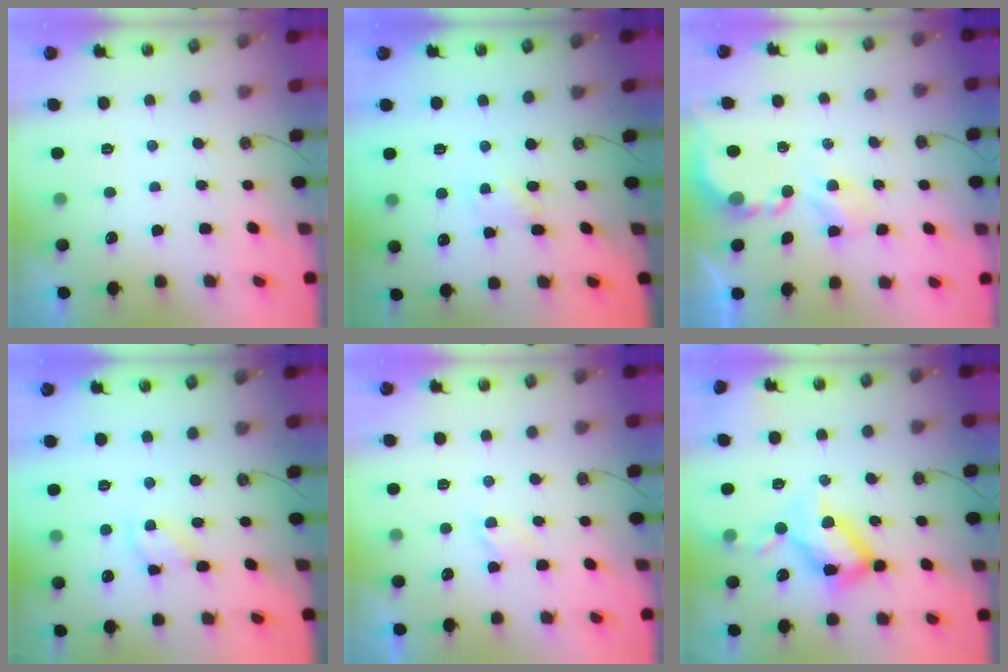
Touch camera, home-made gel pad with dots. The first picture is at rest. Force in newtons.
{"total": 1.9, "press": 1.9, "slide": 0.2}
{"total": 4.0, "press": 4.0, "slide": 0.1}
{"total": 7.2, "press": 7.2, "slide": 0.4}
{"total": 2.8, "press": 2.7, "slide": 0.4}
{"total": 17.7, "press": 17.6, "slide": 1.5}